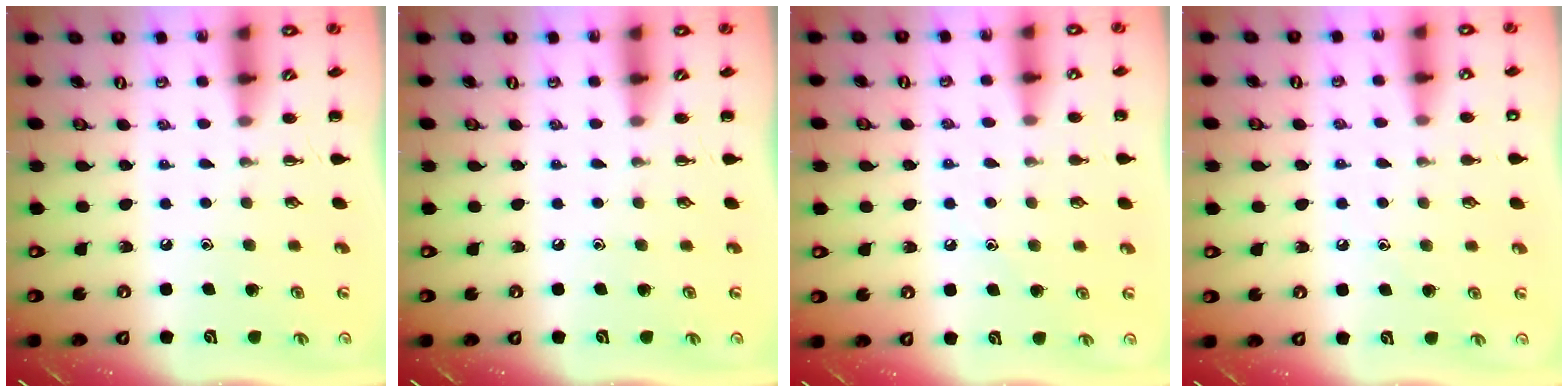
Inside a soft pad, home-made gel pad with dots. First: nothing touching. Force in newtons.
{"total": 0.0}
{"total": 7.5, "press": 7.3, "slide": 2.0}
{"total": 7.3, "press": 7.0, "slide": 2.3}